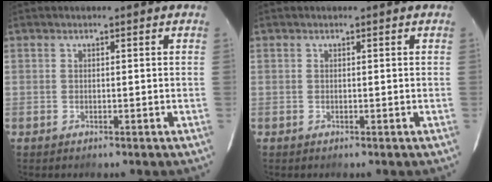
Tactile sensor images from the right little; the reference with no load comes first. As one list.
[{"total": 0.0}]